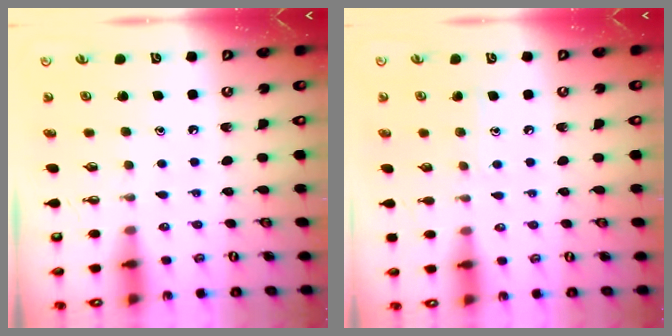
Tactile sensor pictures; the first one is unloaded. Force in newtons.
{"total": 6.2, "press": 6.2, "slide": 0.7}